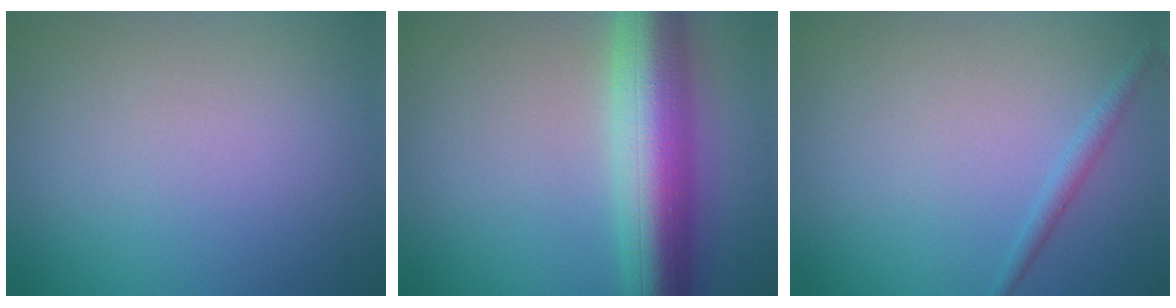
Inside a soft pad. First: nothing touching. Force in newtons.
{"total": 9.8, "press": 9.8, "slide": 0.3}
{"total": 1.1, "press": 1.1, "slide": 0.1}